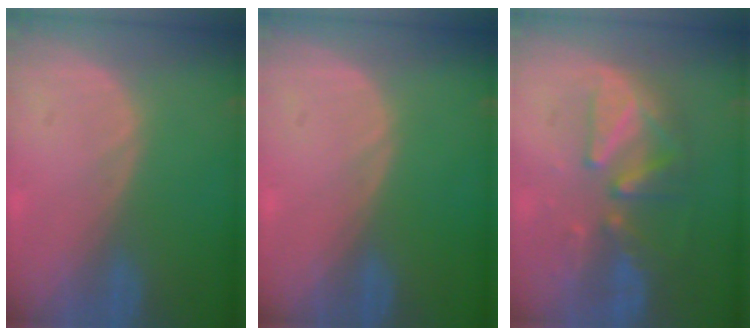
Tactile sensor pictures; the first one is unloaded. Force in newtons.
{"total": 0.0}
{"total": 8.3, "press": 8.1, "slide": 2.0}